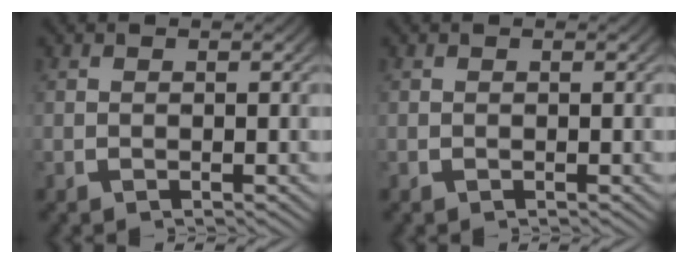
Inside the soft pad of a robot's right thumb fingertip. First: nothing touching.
{"total": 0.0}